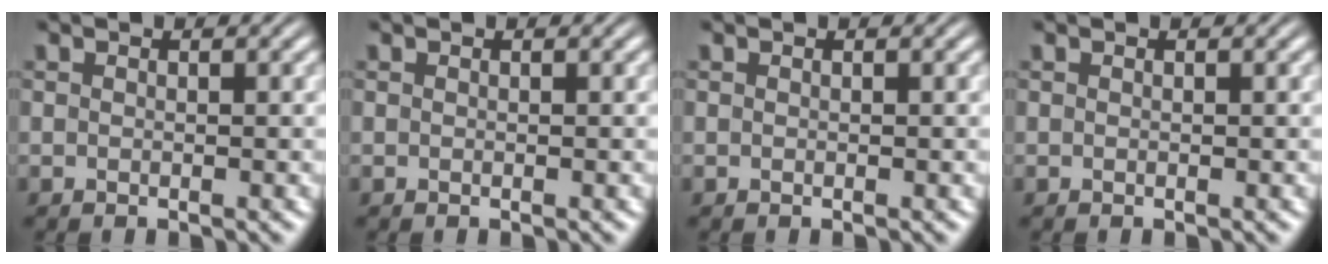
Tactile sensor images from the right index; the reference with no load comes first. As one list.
[{"total": 0.0}, {"total": 0.8, "force": [-0.2, -0.7, -0.3], "torque": [0.010, -0.011, 0.006]}, {"total": 0.0}]